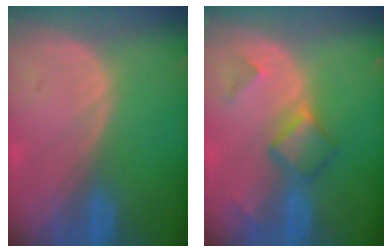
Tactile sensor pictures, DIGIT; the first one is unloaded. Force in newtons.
{"total": 4.9, "press": 4.7, "slide": 1.4}